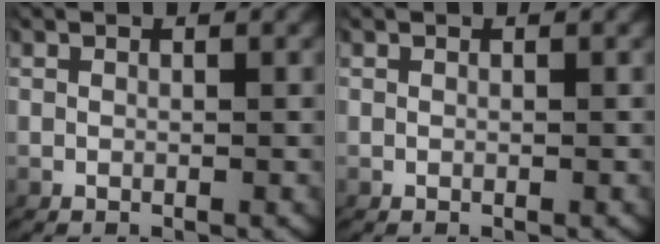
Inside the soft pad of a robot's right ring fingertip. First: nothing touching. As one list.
[{"total": 0.0}]